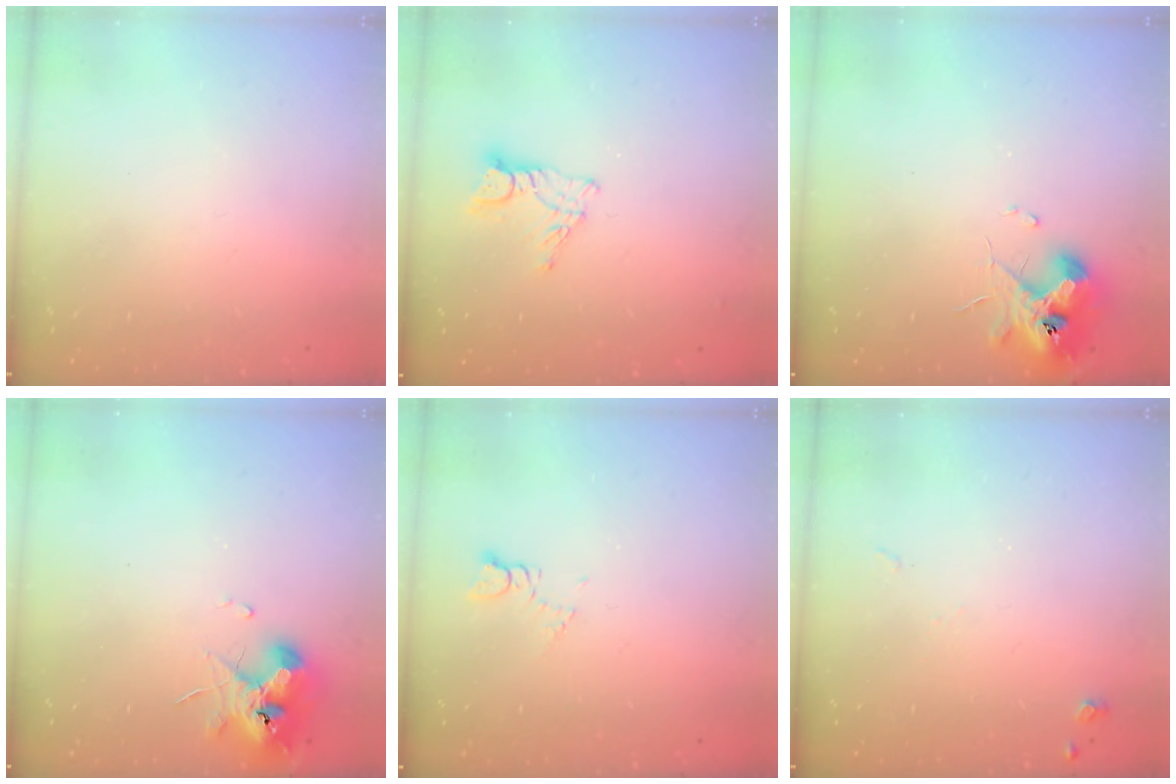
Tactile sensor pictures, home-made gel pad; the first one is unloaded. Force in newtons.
{"total": 7.0, "press": 7.0, "slide": 0.5}
{"total": 11.7, "press": 11.7, "slide": 0.6}
{"total": 10.4, "press": 10.4, "slide": 0.9}
{"total": 2.6, "press": 2.6, "slide": 0.4}
{"total": 4.4, "press": 4.4, "slide": 0.7}